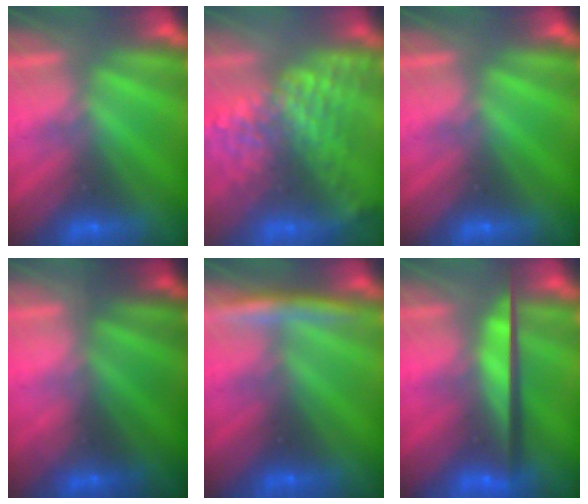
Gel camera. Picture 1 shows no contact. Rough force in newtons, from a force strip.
{"total": 7.7}
{"total": 0.0}
{"total": 1.5}
{"total": 4.1}
{"total": 11.1}